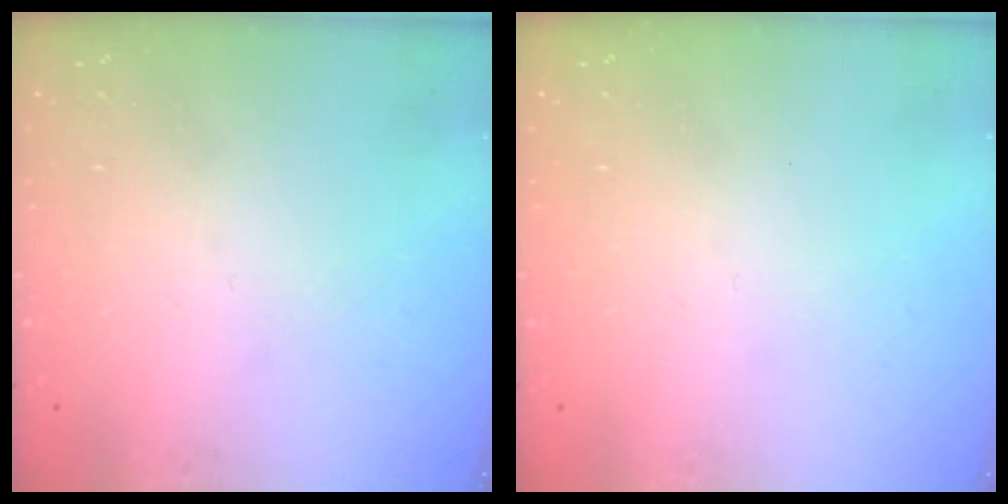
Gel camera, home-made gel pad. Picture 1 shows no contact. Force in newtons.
{"total": 0.0}